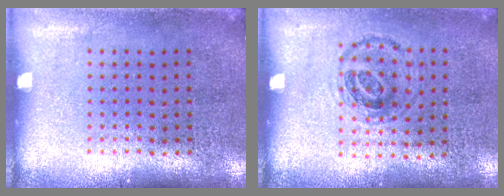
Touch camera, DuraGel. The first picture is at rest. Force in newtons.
{"total": 0.9, "press": 0.8, "slide": 0.4}